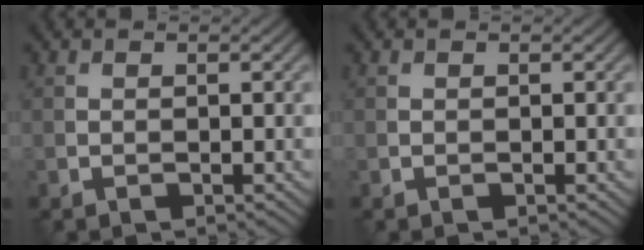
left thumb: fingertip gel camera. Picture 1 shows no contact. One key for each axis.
{"total": 0.0}